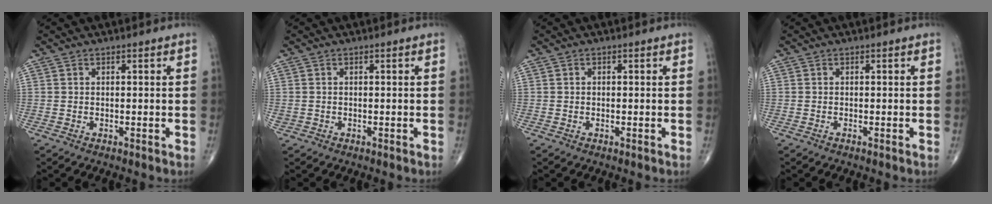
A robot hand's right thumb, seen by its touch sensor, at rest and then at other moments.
{"total": 0.8, "force": [0.0, 0.8, 0.0], "torque": [-0.004, 0.001, 0.002]}
{"total": 0.0}
{"total": 0.0}